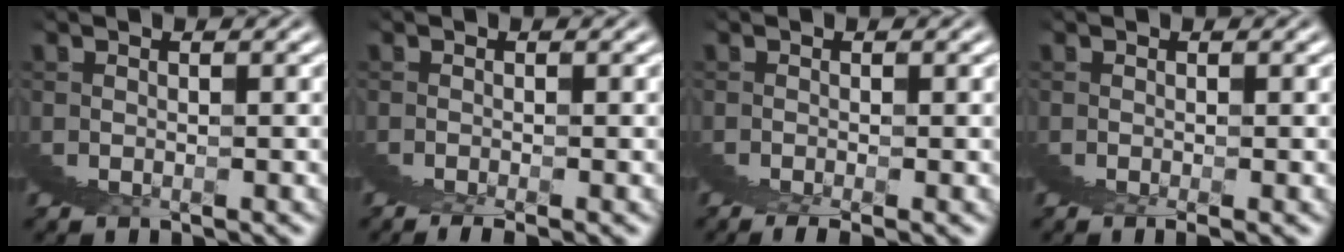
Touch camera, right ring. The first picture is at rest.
{"total": 1.1, "force": [0.7, -0.7, 0.6], "torque": [0.010, 0.015, 0.006]}
{"total": 1.5, "force": [1.0, -0.7, 0.8], "torque": [0.006, 0.018, 0.009]}
{"total": 1.2, "force": [0.9, -0.7, 0.3], "torque": [0.006, 0.011, 0.013]}